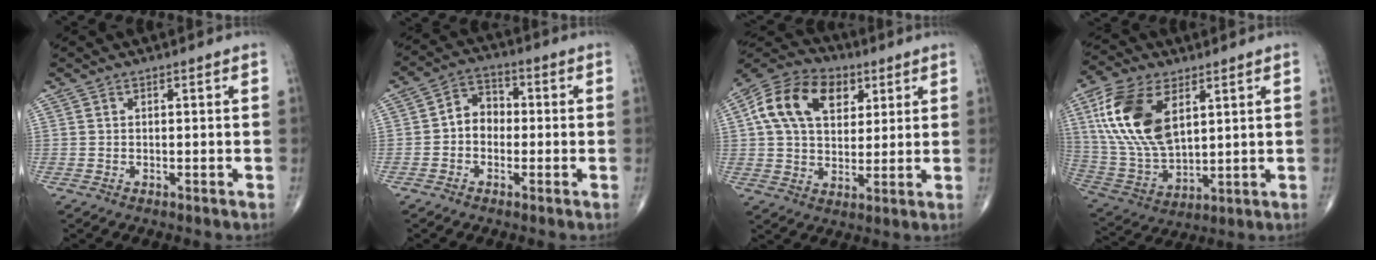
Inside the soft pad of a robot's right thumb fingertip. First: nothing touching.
{"total": 5.9, "force": [-0.8, 4.8, 3.4], "torque": [-0.031, 0.026, -0.028]}
{"total": 16.7, "force": [5.7, 11.3, 11.0], "torque": [-0.181, 0.003, 0.093]}
{"total": 18.2, "force": [6.4, 9.9, 13.9], "torque": [-0.272, -0.020, 0.129]}